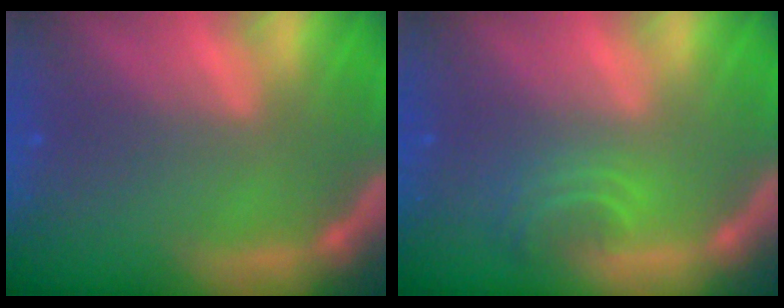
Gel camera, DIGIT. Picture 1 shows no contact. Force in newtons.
{"total": 2.4}